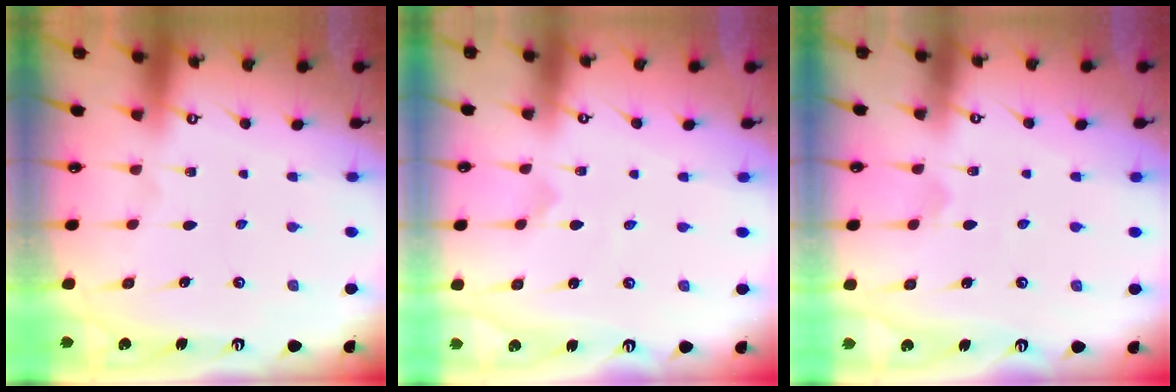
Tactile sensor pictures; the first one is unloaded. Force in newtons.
{"total": 0.0}
{"total": 3.7, "press": 3.7, "slide": 0.4}